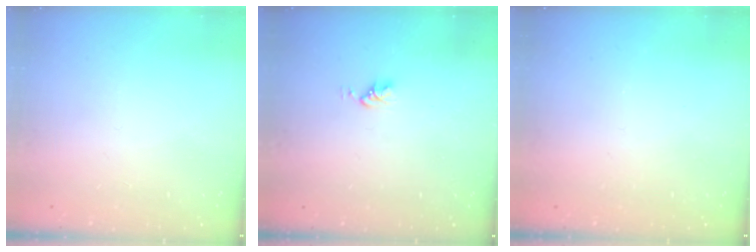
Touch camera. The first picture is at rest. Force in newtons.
{"total": 3.0, "press": 3.0, "slide": 0.4}
{"total": 0.0}